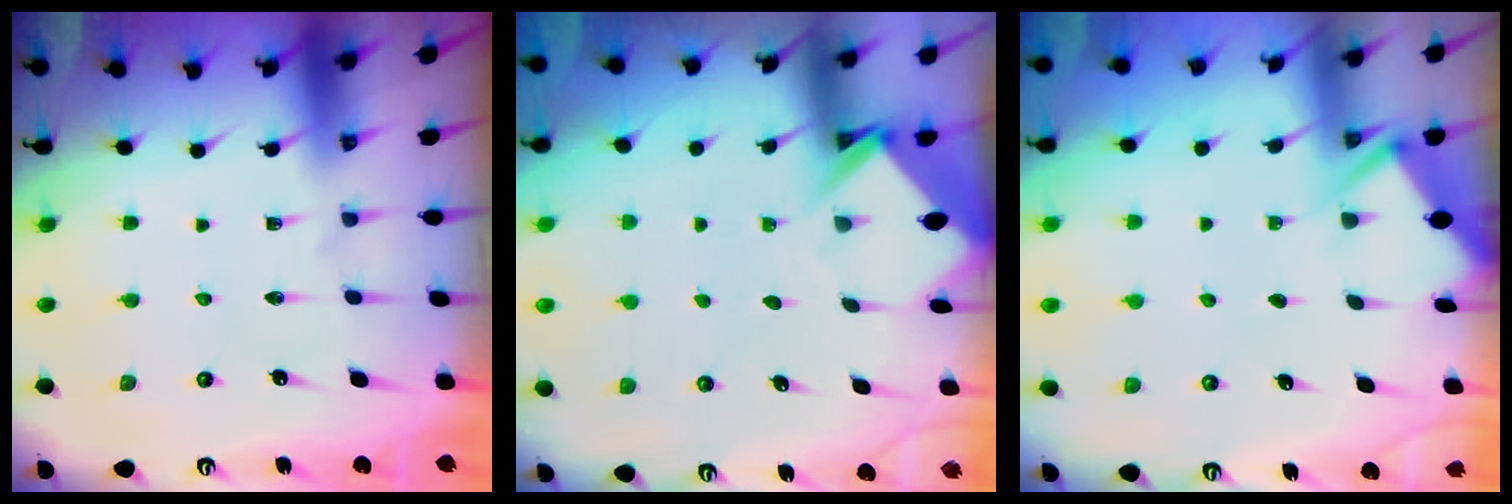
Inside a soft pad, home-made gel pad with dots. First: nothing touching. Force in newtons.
{"total": 3.9, "press": 3.9, "slide": 0.2}
{"total": 4.0, "press": 4.0, "slide": 0.3}